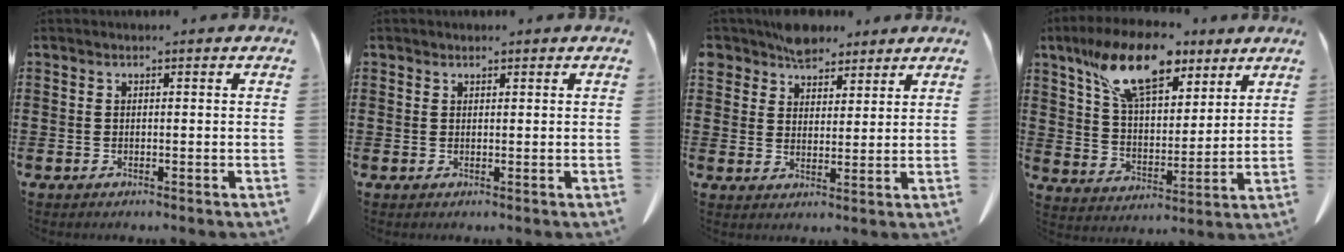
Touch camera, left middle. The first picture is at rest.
{"total": 0.9, "force": [0.8, 0.3, 0.1], "torque": [-0.004, 0.000, 0.017]}
{"total": 5.9, "force": [4.9, 3.0, 1.2], "torque": [-0.045, -0.001, 0.097]}
{"total": 13.9, "force": [8.9, 6.0, 8.8], "torque": [-0.177, -0.013, 0.163]}